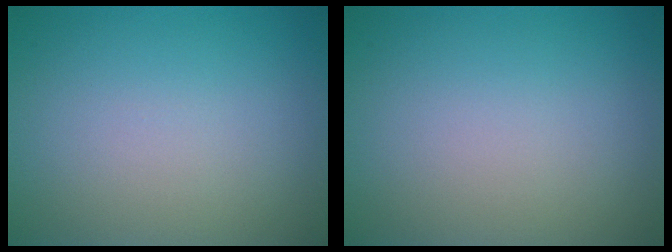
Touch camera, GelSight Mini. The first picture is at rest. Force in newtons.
{"total": 0.0}